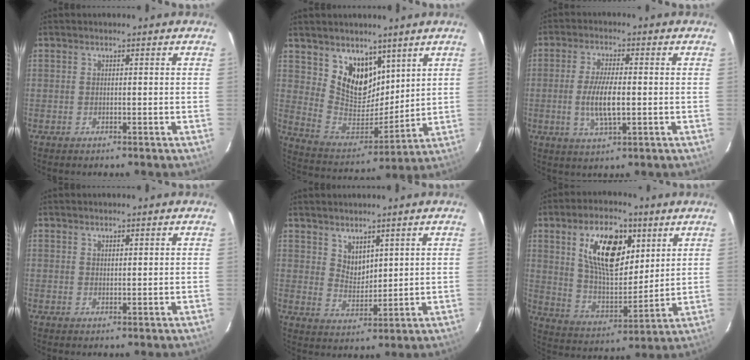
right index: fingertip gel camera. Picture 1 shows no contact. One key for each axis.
{"total": 12.4, "fx": 7.7, "fy": 8.2, "fz": 5.1, "tx": -0.093, "ty": -0.013, "tz": 0.157}
{"total": 6.7, "fx": -0.9, "fy": 1.9, "fz": 6.4, "tx": -0.125, "ty": -0.008, "tz": -0.015}
{"total": 1.3, "fx": 1.1, "fy": 0.4, "fz": 0.5, "tx": -0.006, "ty": 0.001, "tz": 0.018}
{"total": 4.7, "fx": 3.5, "fy": 2.6, "fz": 1.8, "tx": -0.023, "ty": -0.002, "tz": 0.070}
{"total": 16.9, "fx": 7.2, "fy": 8.6, "fz": 12.7, "tx": -0.218, "ty": 0.009, "tz": 0.135}